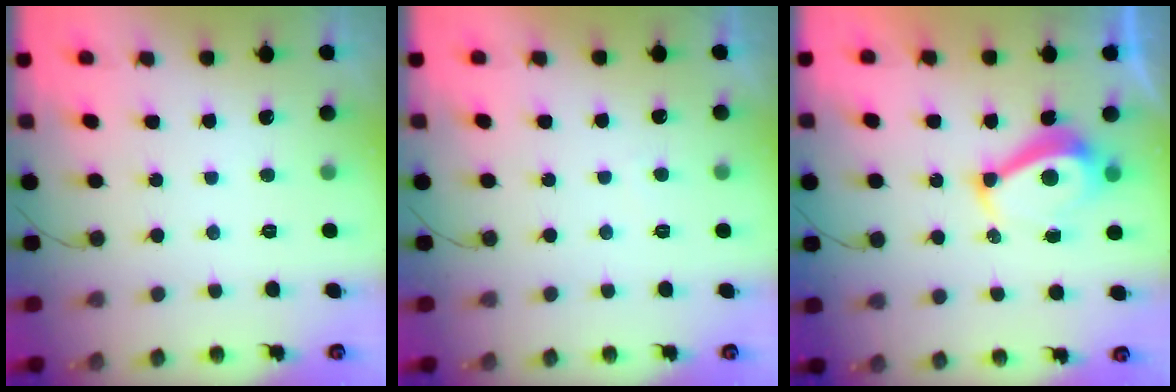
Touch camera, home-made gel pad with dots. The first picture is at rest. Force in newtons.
{"total": 0.0}
{"total": 7.9, "press": 7.8, "slide": 0.8}